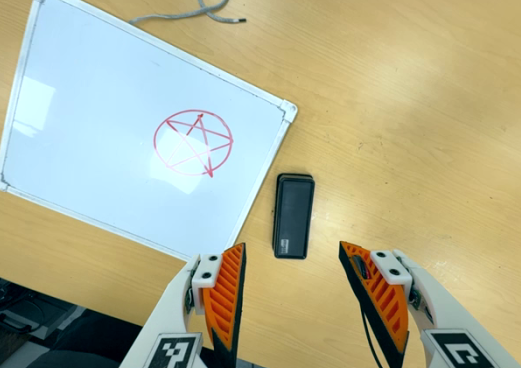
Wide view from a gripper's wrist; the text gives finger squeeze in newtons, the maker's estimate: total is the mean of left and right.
{"total": 0.0}